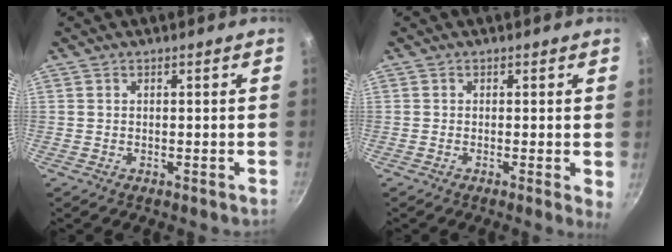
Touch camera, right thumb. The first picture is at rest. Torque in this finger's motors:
{"motor_torque": [-0.19, 0.57, -0.06, -0.23, 0.01]}